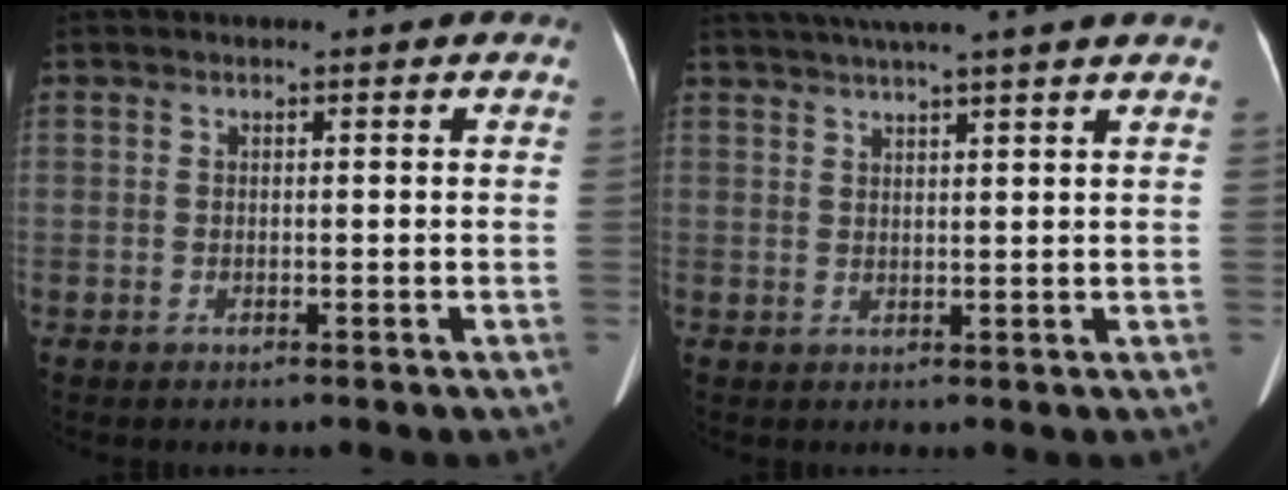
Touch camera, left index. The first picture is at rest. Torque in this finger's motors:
{"motor_torque": [0.83, -1.31, 0.13, 0.10]}